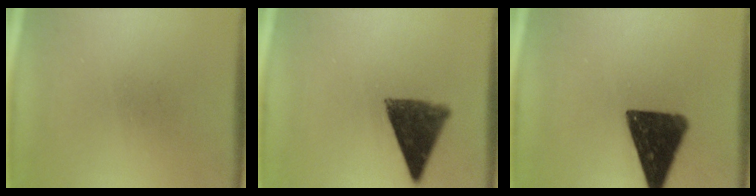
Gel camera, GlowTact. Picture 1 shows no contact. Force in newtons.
{"total": 10.0}
{"total": 13.8}